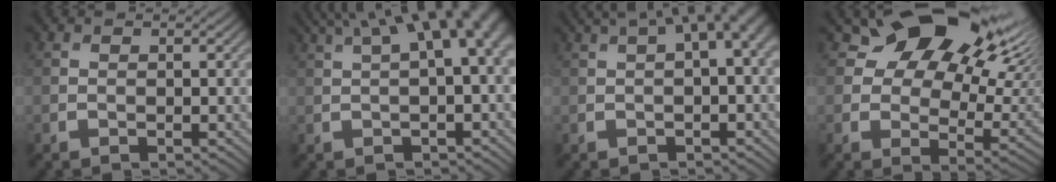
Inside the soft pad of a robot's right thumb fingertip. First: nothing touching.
{"total": 9.9, "force": [3.5, 3.1, 8.7], "torque": [-0.118, 0.026, 0.061]}
{"total": 6.7, "force": [1.9, 2.0, 6.1], "torque": [-0.081, 0.014, 0.037]}
{"total": 17.8, "force": [10.1, 10.0, 10.7], "torque": [-0.176, 0.019, 0.170]}